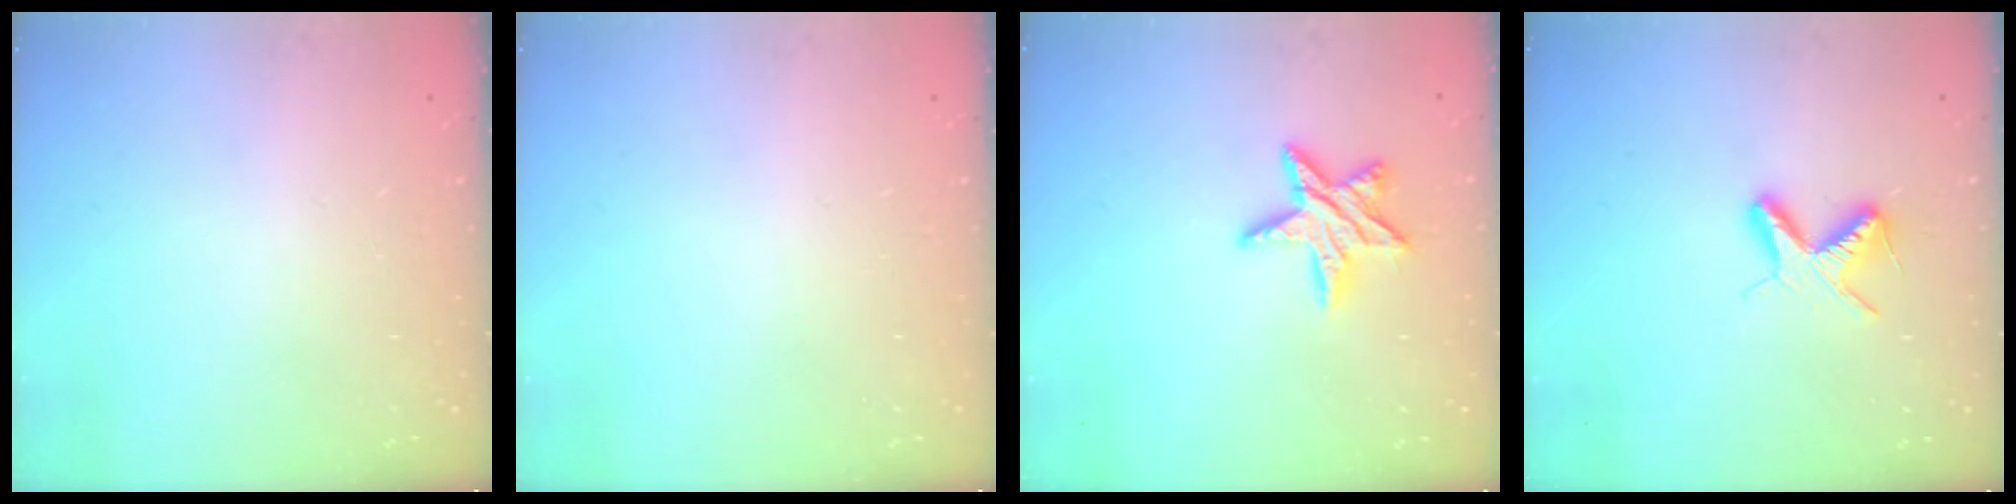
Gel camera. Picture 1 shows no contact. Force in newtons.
{"total": 0.0}
{"total": 10.2, "press": 10.2, "slide": 0.9}
{"total": 6.6, "press": 6.6, "slide": 0.7}